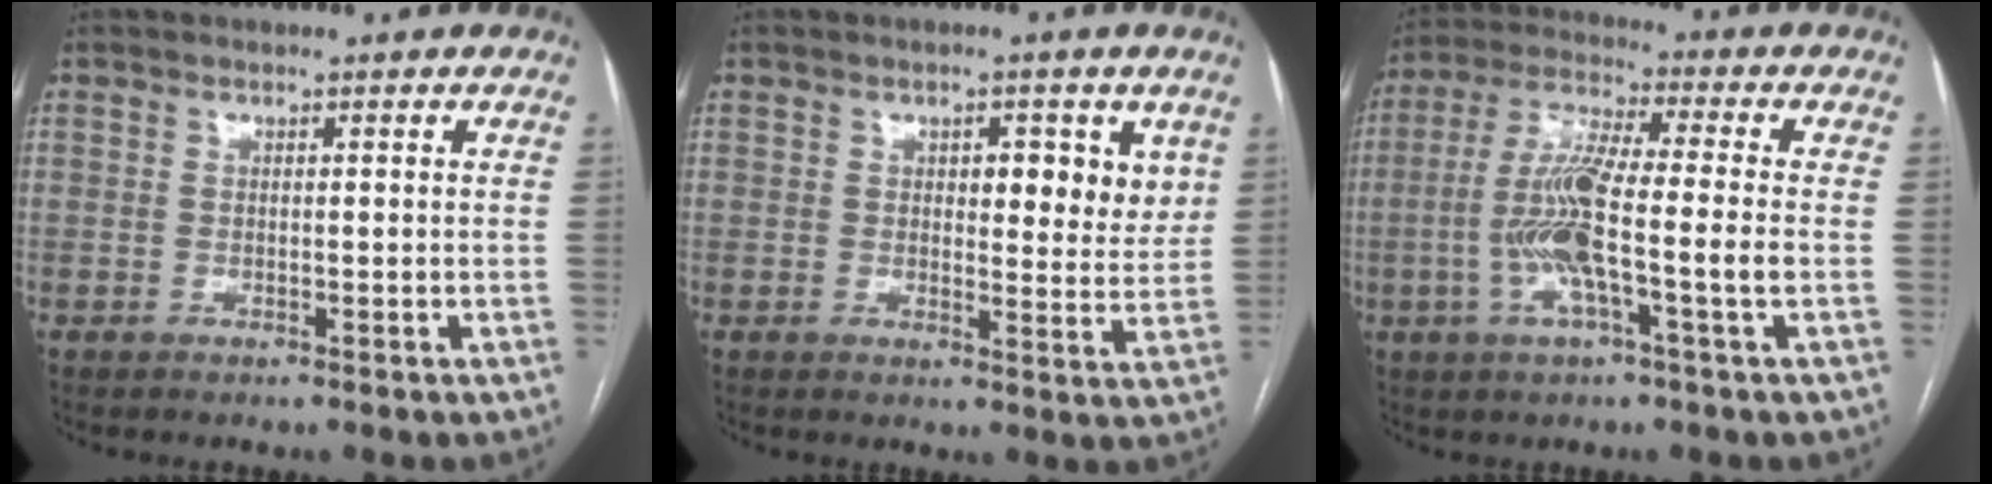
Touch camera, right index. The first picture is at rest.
{"total": 6.5, "force": [2.5, 2.8, 5.2], "torque": [-0.055, -0.004, 0.030]}
{"total": 11.5, "force": [-2.3, 0.4, 11.3], "torque": [-0.226, 0.004, -0.051]}